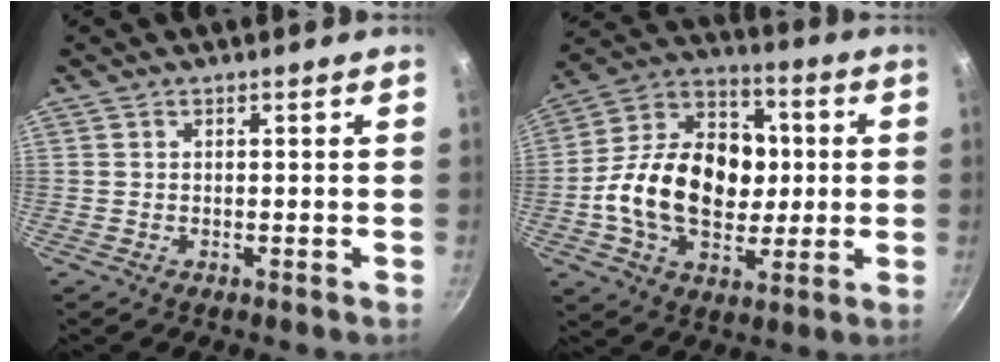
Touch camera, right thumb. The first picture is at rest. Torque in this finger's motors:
{"motor_torque": [2.01, 2.40, 0.65, -0.54, 0.30]}